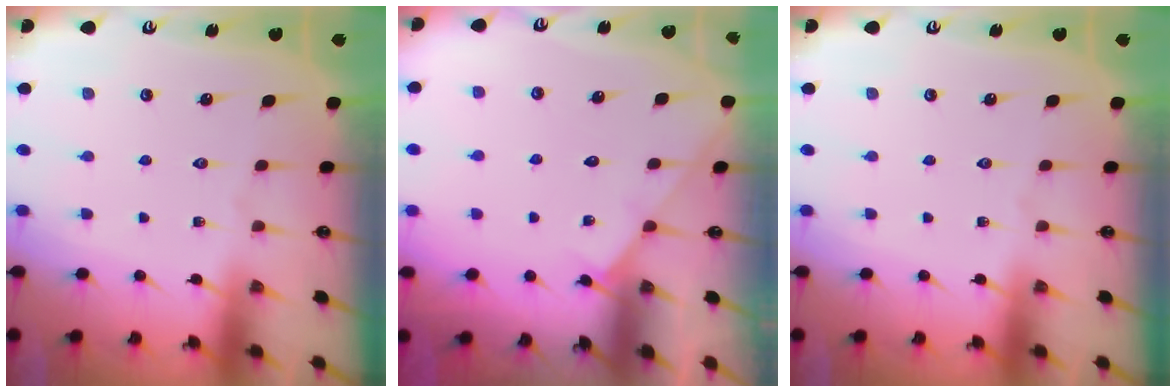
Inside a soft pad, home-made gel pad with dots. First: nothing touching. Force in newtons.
{"total": 2.6, "press": 2.6, "slide": 0.3}
{"total": 0.0}